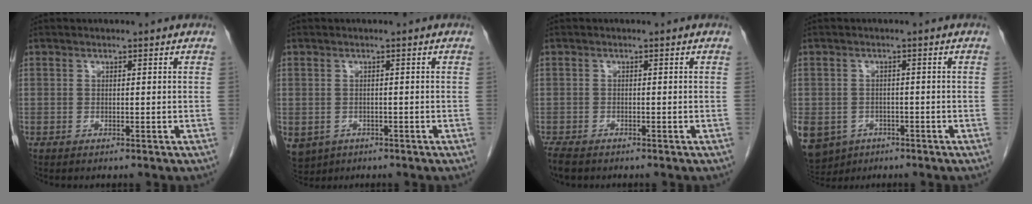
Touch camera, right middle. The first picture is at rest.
{"total": 7.1, "force": [-3.3, 5.8, 2.4], "torque": [-0.065, -0.005, -0.042]}
{"total": 3.3, "force": [-2.6, 1.2, 1.5], "torque": [-0.031, -0.008, -0.044]}
{"total": 12.0, "force": [-6.2, 9.4, 4.2], "torque": [-0.126, -0.006, -0.083]}